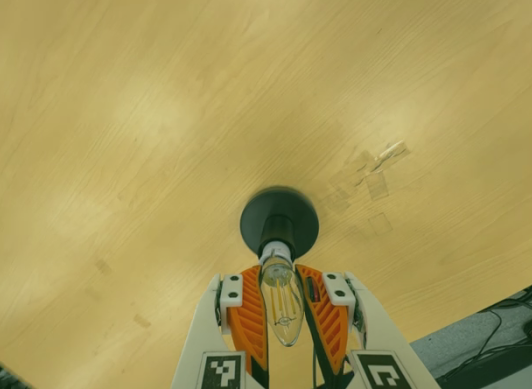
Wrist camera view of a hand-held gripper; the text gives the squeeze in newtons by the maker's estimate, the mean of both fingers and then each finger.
{"total": 19.1, "left": 18.2, "right": 20.1}